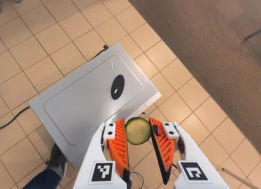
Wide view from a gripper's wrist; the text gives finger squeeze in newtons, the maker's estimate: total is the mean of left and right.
{"total": 8.6, "left": 8.6, "right": 8.6}